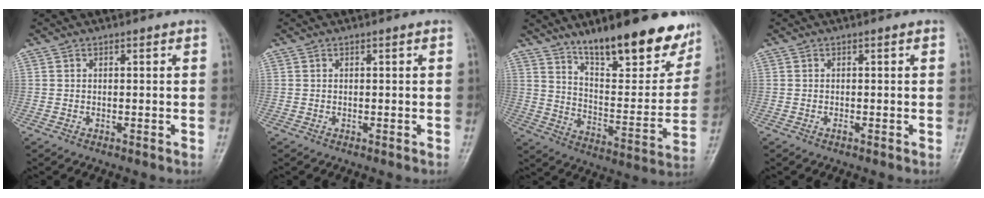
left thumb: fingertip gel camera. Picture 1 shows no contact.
{"total": 0.0}
{"total": 22.1, "force": [15.5, 6.8, 14.2], "torque": [-0.158, -0.083, 0.240]}
{"total": 0.6, "force": [-0.2, 0.1, 0.5], "torque": [-0.008, 0.005, -0.001]}